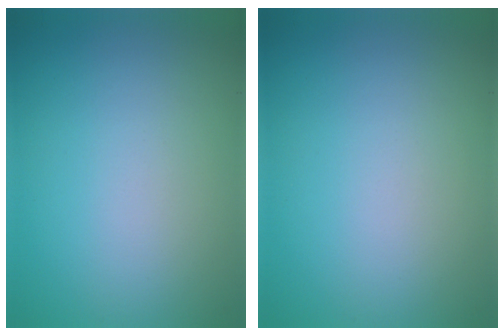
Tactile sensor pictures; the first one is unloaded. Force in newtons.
{"total": 0.0}